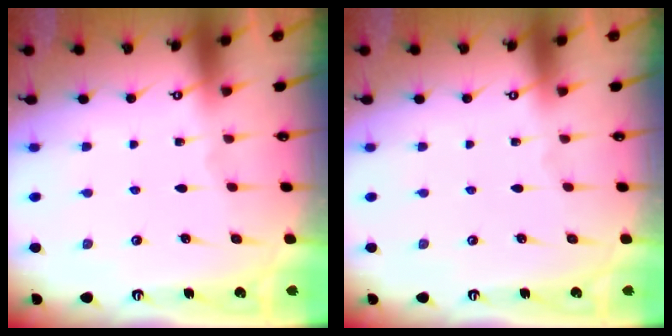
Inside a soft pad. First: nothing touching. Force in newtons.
{"total": 0.0}